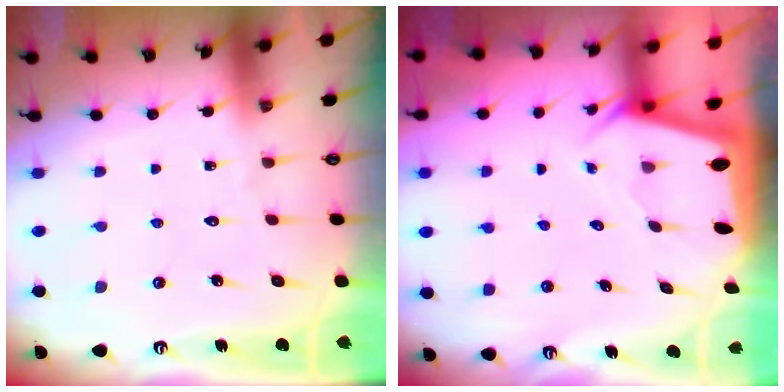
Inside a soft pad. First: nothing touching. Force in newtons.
{"total": 1.9, "press": 1.9, "slide": 0.1}